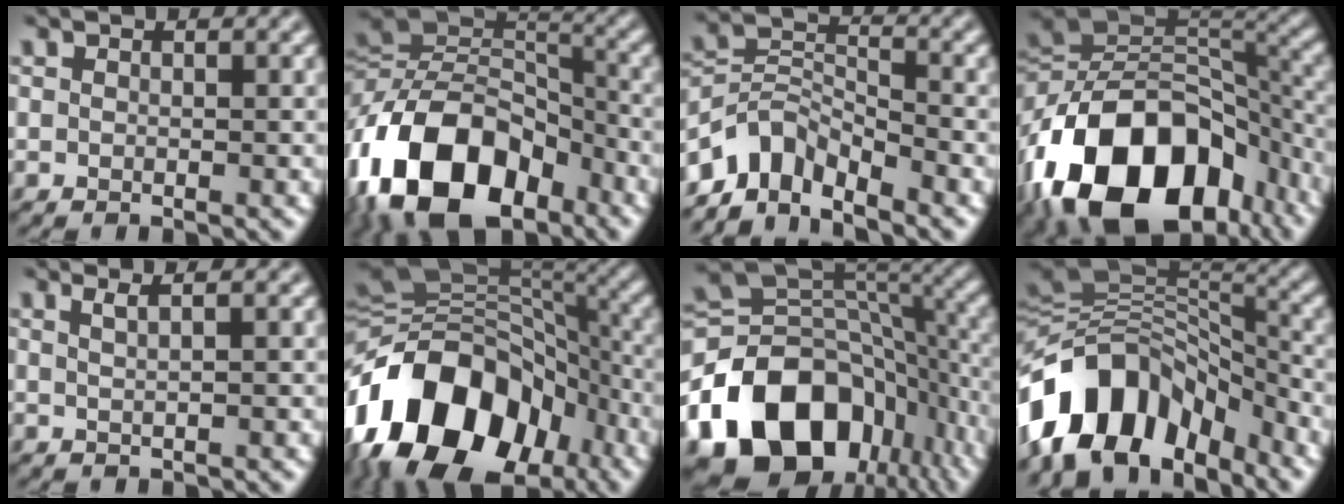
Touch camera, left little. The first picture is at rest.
{"total": 15.3, "force": [-7.3, 9.5, 9.5], "torque": [-0.193, 0.012, -0.148]}
{"total": 5.0, "force": [-4.3, 2.0, 1.8], "torque": [-0.027, 0.004, -0.094]}
{"total": 18.1, "force": [-8.9, 11.2, 11.1], "torque": [-0.207, 0.000, -0.158]}
{"total": 1.4, "force": [0.8, 0.3, 1.1], "torque": [-0.012, 0.003, 0.005]}
{"total": 15.9, "force": [-7.8, 10.3, 9.4], "torque": [-0.178, 0.012, -0.143]}
{"total": 16.7, "force": [-7.9, 11.3, 9.4], "torque": [-0.178, -0.008, -0.138]}
{"total": 11.8, "force": [-7.0, 7.0, 6.5], "torque": [-0.113, 0.028, -0.139]}